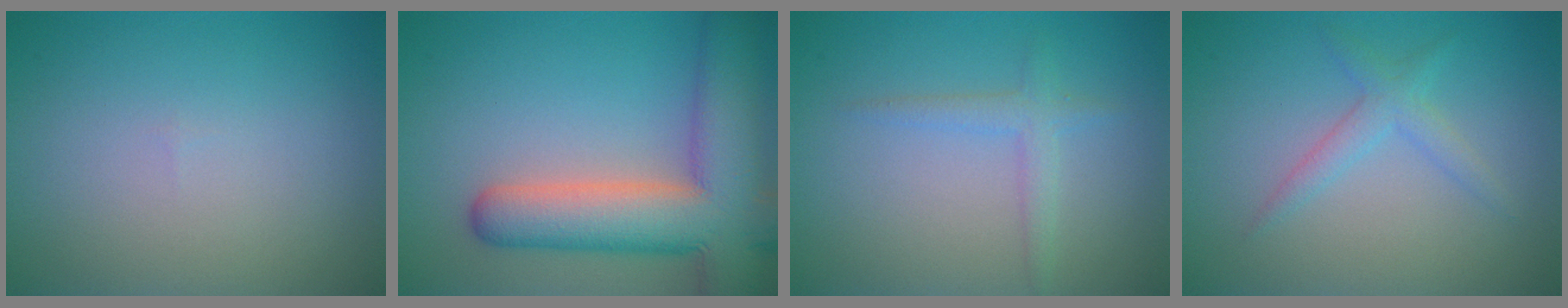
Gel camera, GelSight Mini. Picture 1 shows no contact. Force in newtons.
{"total": 10.9, "press": 10.8, "slide": 0.7}
{"total": 1.8, "press": 1.8, "slide": 0.2}
{"total": 1.9, "press": 1.9, "slide": 0.0}